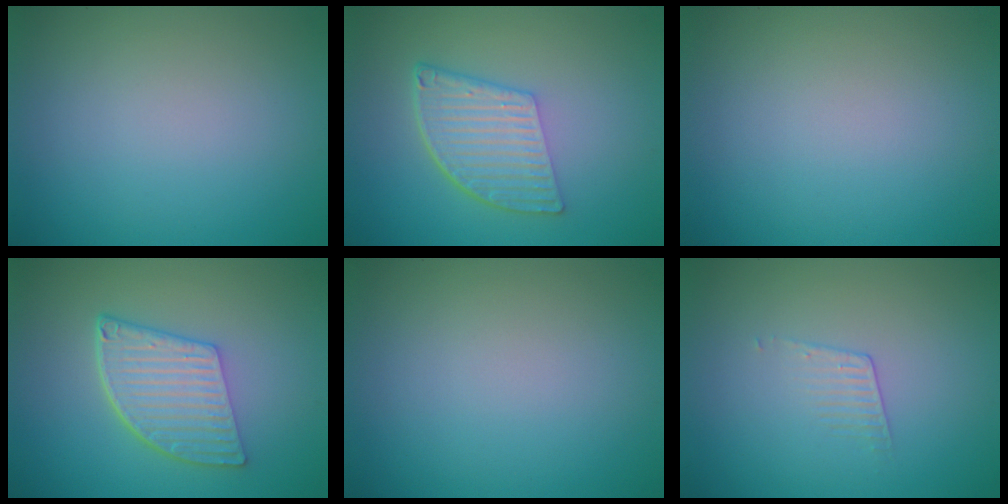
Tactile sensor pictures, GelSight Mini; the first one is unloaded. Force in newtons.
{"total": 5.7, "press": 3.9, "slide": 4.2}
{"total": 0.0}
{"total": 5.8, "press": 4.3, "slide": 3.9}
{"total": 0.0}
{"total": 1.1, "press": 0.2, "slide": 1.1}